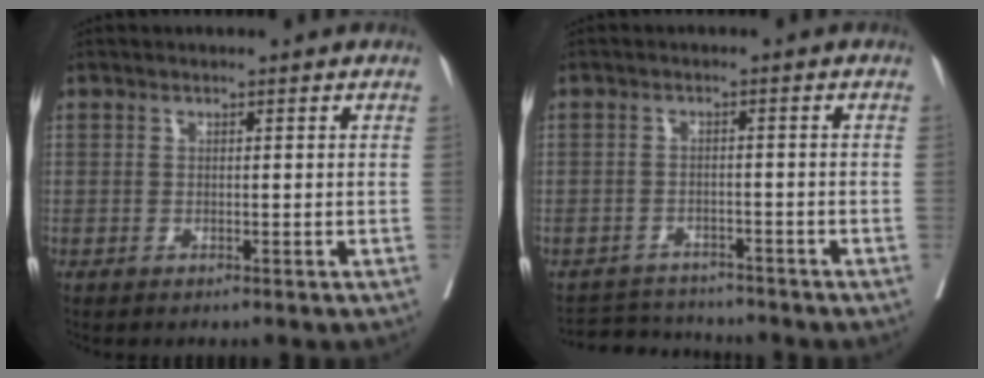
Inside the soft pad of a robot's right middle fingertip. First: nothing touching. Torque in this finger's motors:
{"motor_torque": [-0.14, -0.39, -0.03, -0.01]}